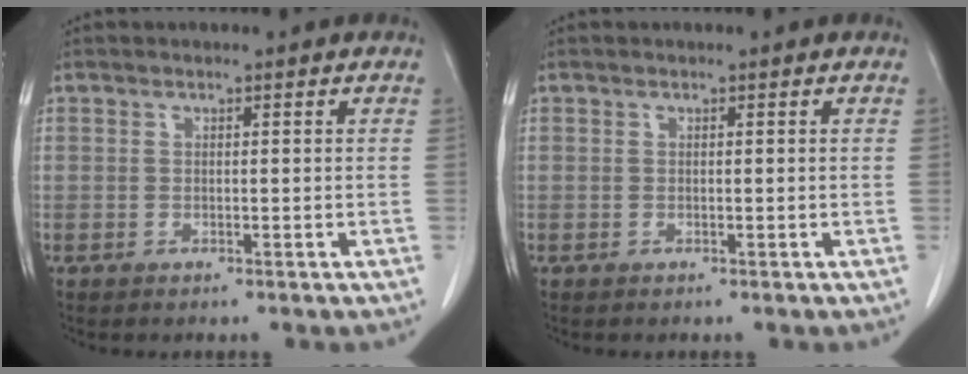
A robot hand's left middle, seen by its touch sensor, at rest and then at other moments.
{"total": 0.0}